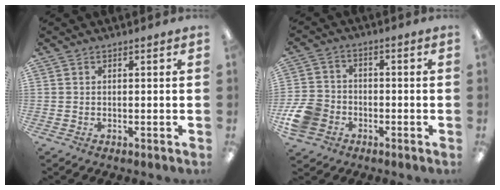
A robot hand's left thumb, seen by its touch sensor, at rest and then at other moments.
{"total": 8.7, "force": [-3.8, 6.7, 4.1], "torque": [-0.100, 0.024, -0.069]}